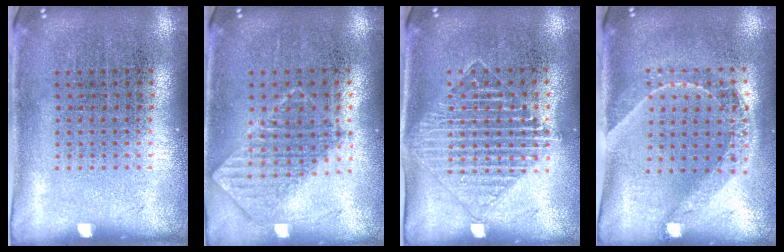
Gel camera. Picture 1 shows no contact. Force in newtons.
{"total": 0.8, "press": 0.8, "slide": 0.1}
{"total": 1.6, "press": 1.4, "slide": 0.8}
{"total": 1.5, "press": 1.3, "slide": 0.8}